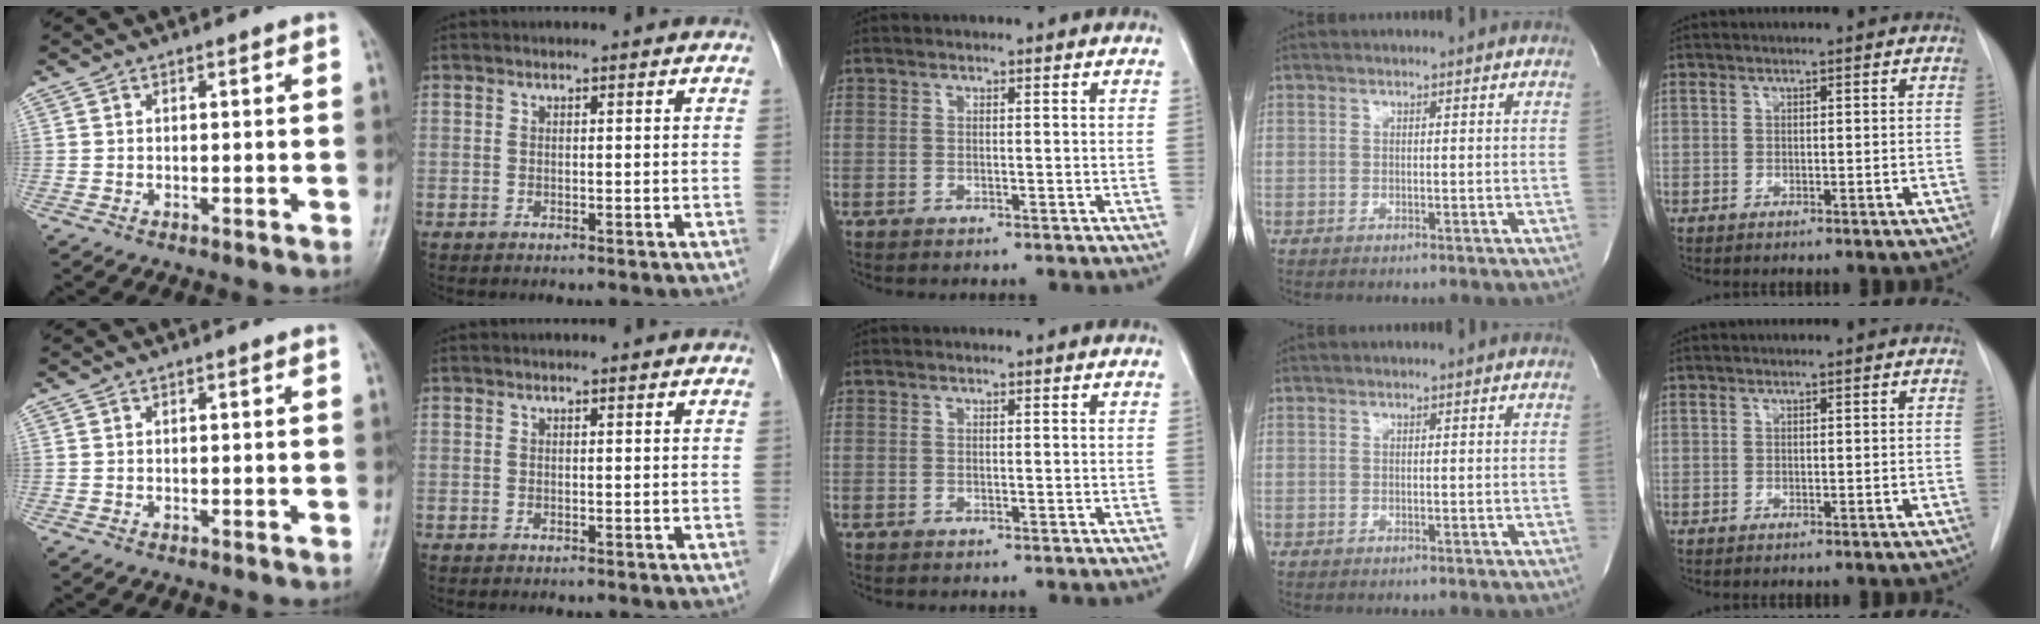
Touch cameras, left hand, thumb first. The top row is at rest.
{}